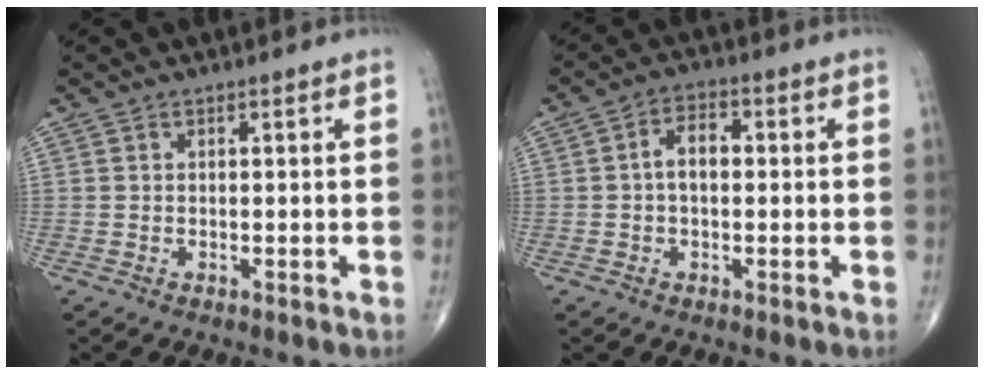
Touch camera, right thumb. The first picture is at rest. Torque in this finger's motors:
{"motor_torque": [0.49, 1.61, 0.29, -0.35, 0.07]}